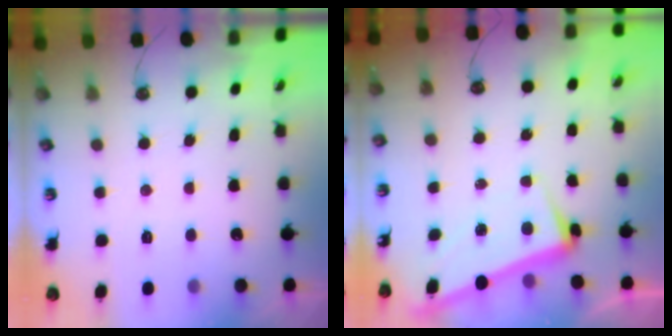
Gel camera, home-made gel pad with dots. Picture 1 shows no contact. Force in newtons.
{"total": 3.3, "press": 3.1, "slide": 1.1}